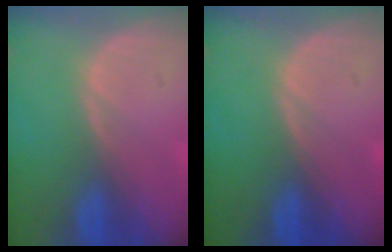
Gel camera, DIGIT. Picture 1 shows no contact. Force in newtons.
{"total": 0.0}